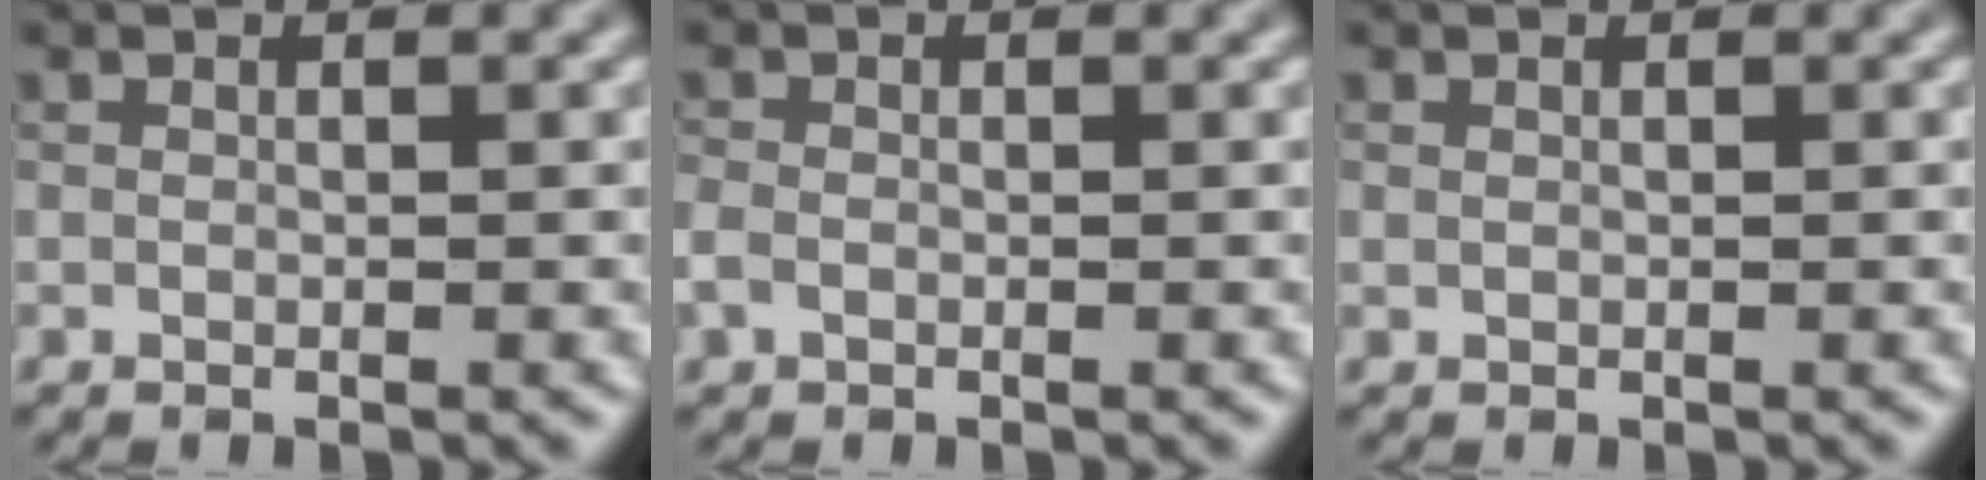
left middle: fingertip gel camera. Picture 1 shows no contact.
{"total": 1.2, "force": [-0.5, 0.9, 0.6], "torque": [-0.014, 0.000, -0.014]}
{"total": 0.0}